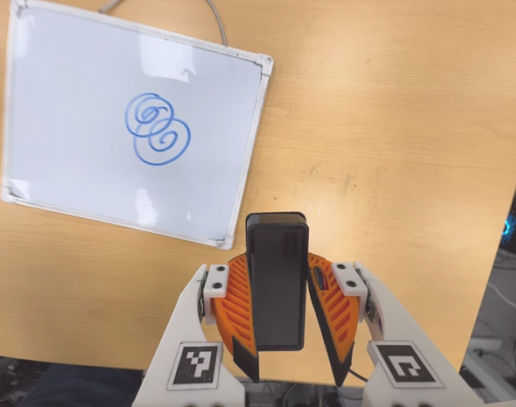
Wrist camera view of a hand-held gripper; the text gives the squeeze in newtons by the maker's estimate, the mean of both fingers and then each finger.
{"total": 6.7, "left": 5.9, "right": 7.4}